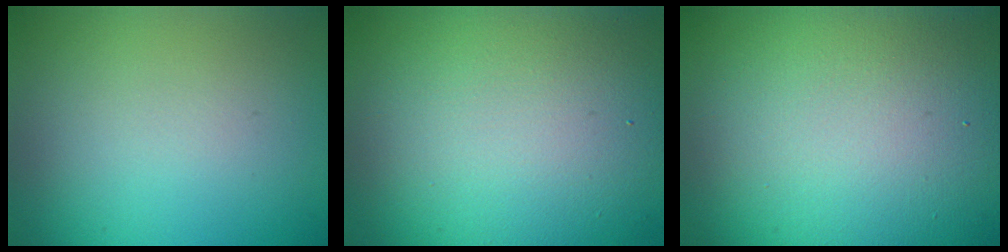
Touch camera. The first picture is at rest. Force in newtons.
{"total": 16.1, "press": 16.1, "slide": 0.9}
{"total": 22.9, "press": 22.9, "slide": 1.8}